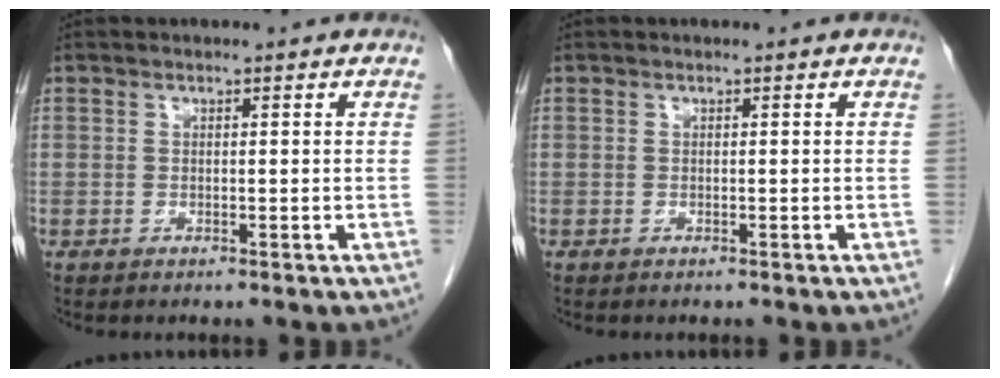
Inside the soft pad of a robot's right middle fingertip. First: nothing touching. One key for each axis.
{"total": 0.0}